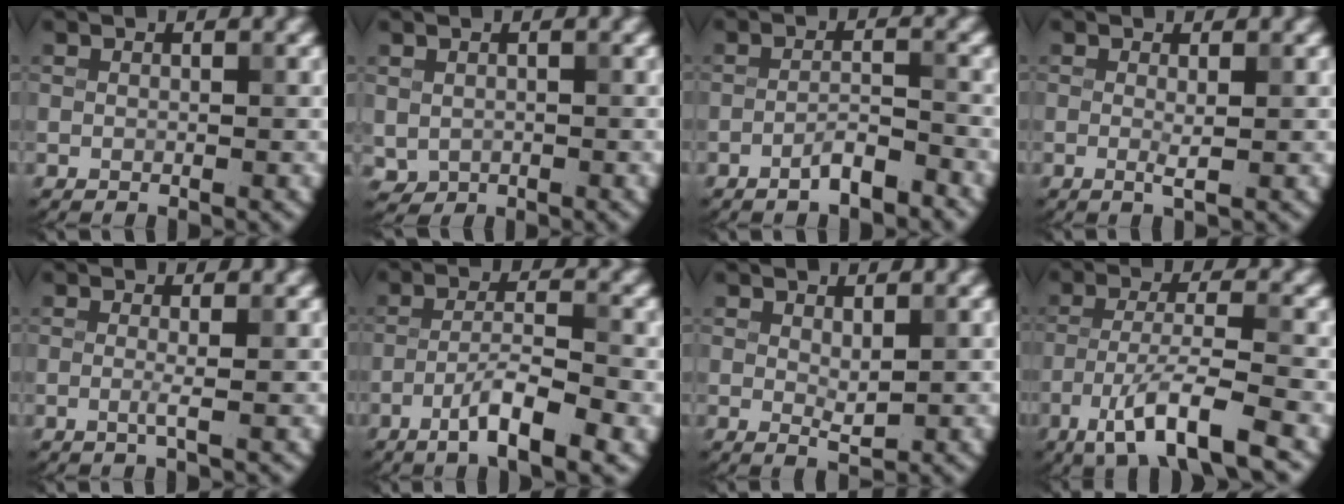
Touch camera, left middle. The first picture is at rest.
{"total": 1.0, "force": [0.0, 0.9, 0.4], "torque": [-0.008, -0.006, 0.006]}
{"total": 2.6, "force": [-1.8, 0.5, 1.8], "torque": [-0.028, 0.008, -0.034]}
{"total": 1.1, "force": [0.0, 0.1, 1.1], "torque": [-0.022, -0.006, -0.002]}
{"total": 1.2, "force": [-0.2, 0.2, 1.2], "torque": [-0.024, -0.006, -0.007]}
{"total": 5.6, "force": [-2.8, 1.1, 4.7], "torque": [-0.080, 0.006, -0.051]}
{"total": 1.3, "force": [0.6, 0.4, 1.1], "torque": [-0.022, -0.006, 0.014]}
{"total": 6.9, "force": [-4.0, 1.2, 5.4], "torque": [-0.095, -0.001, -0.076]}